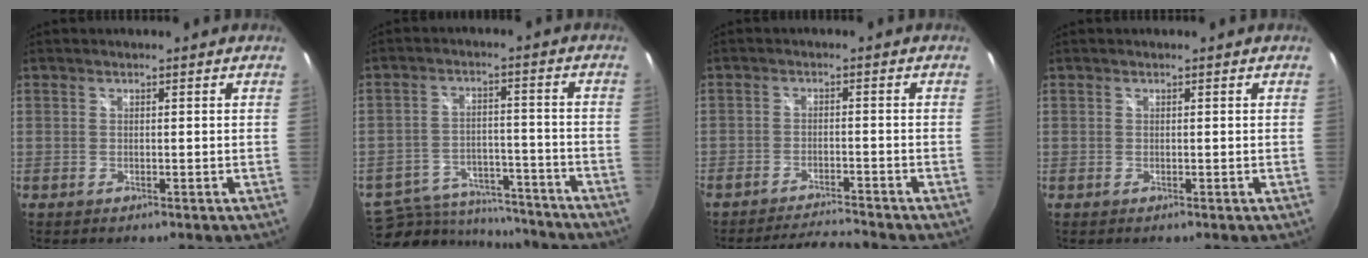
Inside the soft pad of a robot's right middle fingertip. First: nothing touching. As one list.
[{"total": 14.3, "force": [-12.0, 6.2, 4.7], "torque": [-0.110, 0.010, -0.162]}, {"total": 5.9, "force": [-5.8, -0.1, 1.3], "torque": [-0.039, 0.005, -0.095]}, {"total": 0.0}]